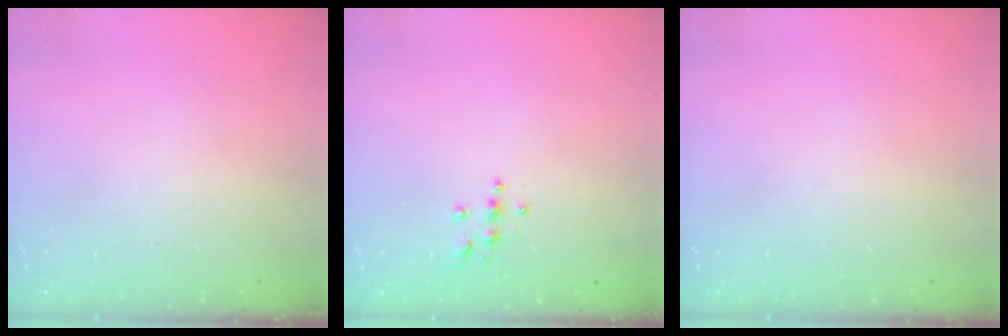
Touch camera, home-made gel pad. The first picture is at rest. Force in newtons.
{"total": 4.0, "press": 3.9, "slide": 0.4}
{"total": 0.0}